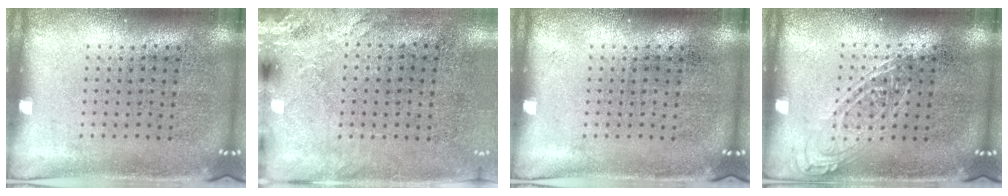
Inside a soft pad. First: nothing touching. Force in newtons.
{"total": 2.5, "press": 2.1, "slide": 1.5}
{"total": 0.0}
{"total": 1.0, "press": 1.0, "slide": 0.2}